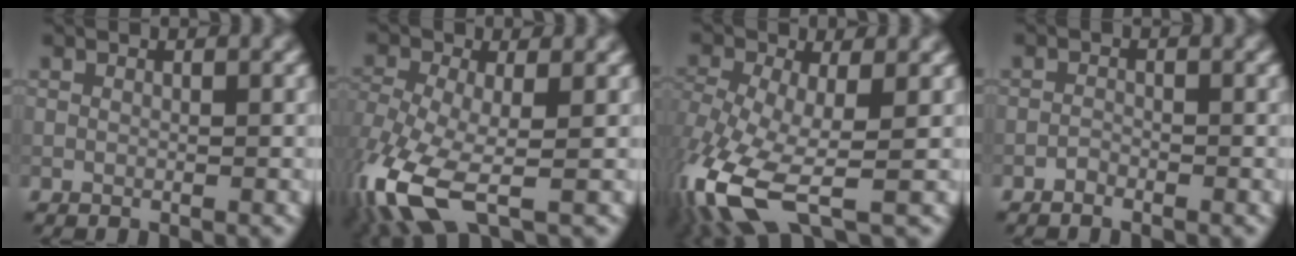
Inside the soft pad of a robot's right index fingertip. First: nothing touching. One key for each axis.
{"total": 8.0, "fx": -3.6, "fy": 3.7, "fz": 6.2, "tx": -0.150, "ty": -0.012, "tz": -0.079}
{"total": 9.9, "fx": -4.2, "fy": 4.3, "fz": 7.8, "tx": -0.186, "ty": -0.021, "tz": -0.086}
{"total": 0.7, "fx": -0.7, "fy": 0.3, "fz": 0.2, "tx": -0.003, "ty": 0.000, "tz": -0.015}